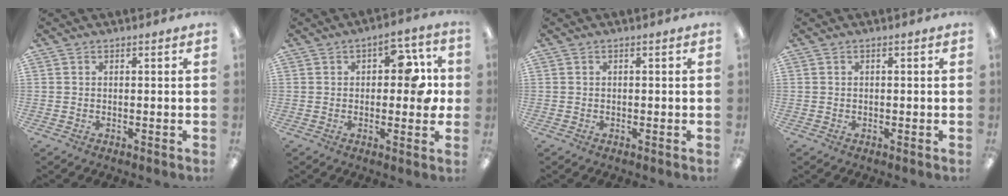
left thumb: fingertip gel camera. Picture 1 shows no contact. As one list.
[{"total": 9.1, "force": [2.1, 5.2, 7.2], "torque": [-0.079, -0.002, 0.031]}, {"total": 0.0}, {"total": 0.0}]